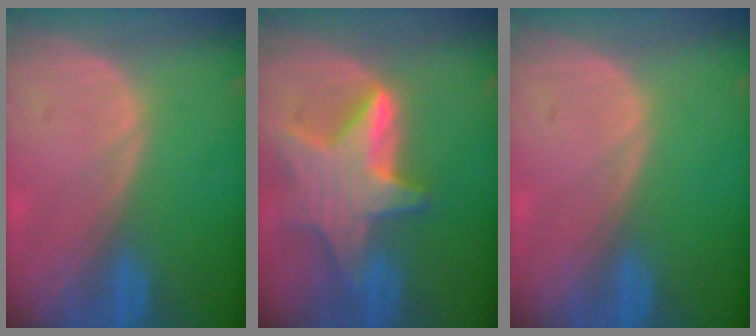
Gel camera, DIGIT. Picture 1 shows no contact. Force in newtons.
{"total": 9.5, "press": 9.5, "slide": 0.7}
{"total": 0.0}